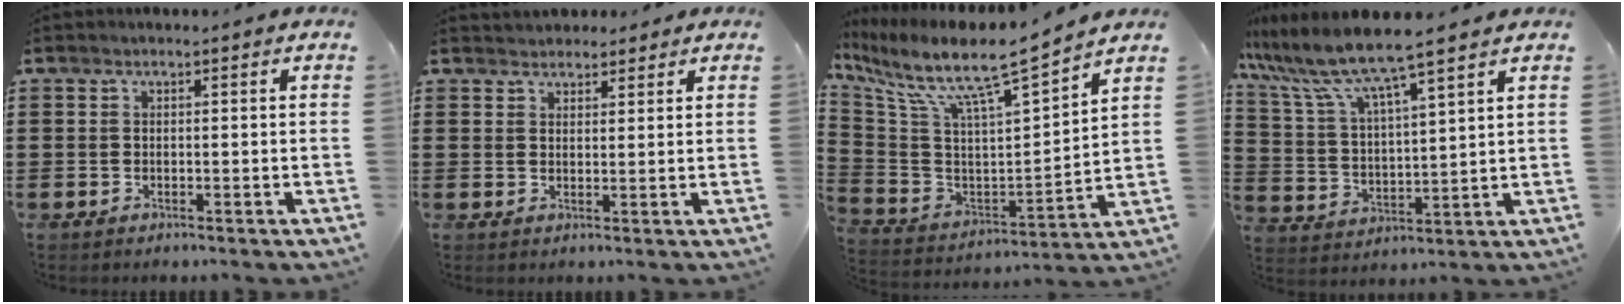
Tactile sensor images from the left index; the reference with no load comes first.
{"total": 2.3, "force": [2.0, 1.0, -0.4], "torque": [0.000, 0.003, 0.040]}
{"total": 9.8, "force": [7.8, 0.7, 5.9], "torque": [-0.147, -0.065, 0.124]}
{"total": 7.9, "force": [6.8, 0.0, 3.9], "torque": [-0.105, -0.039, 0.114]}